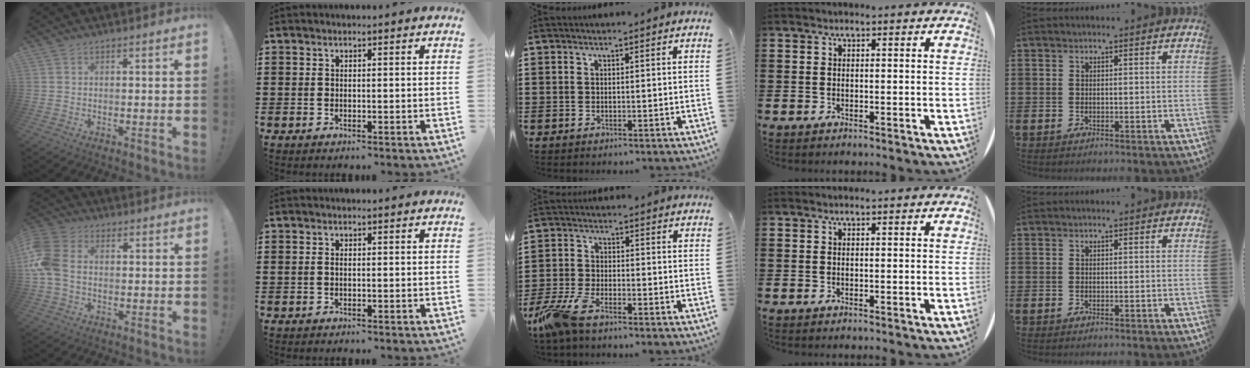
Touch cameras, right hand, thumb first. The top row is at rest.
{"thumb": {"total": 9.4, "force": [0.2, 6.7, 6.6], "torque": [-0.160, 0.007, 0.007]}, "index": {"total": 0.8, "force": [0.1, 0.5, 0.6], "torque": [-0.014, 0.002, 0.001]}, "middle": {"total": 7.1, "force": [-4.9, 2.3, 4.7], "torque": [-0.128, -0.012, -0.101]}}